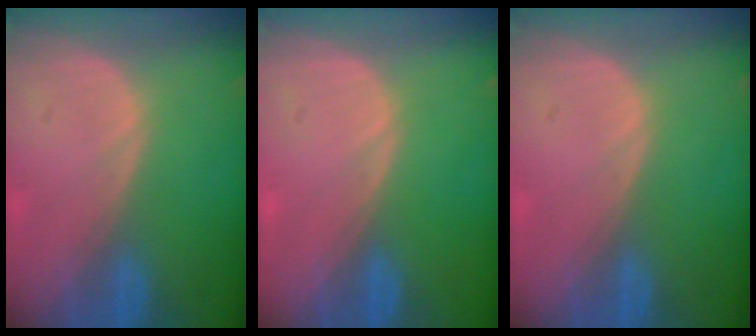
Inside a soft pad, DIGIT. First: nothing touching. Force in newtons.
{"total": 0.0}
{"total": 0.0}